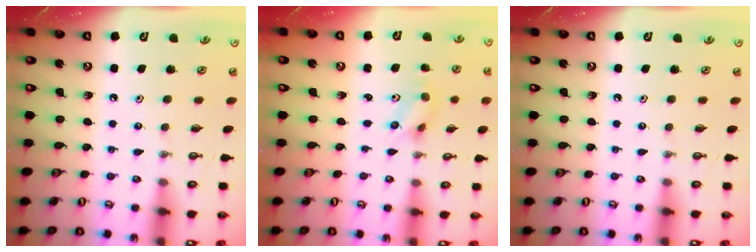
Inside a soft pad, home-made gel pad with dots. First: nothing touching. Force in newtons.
{"total": 2.6, "press": 2.4, "slide": 1.0}
{"total": 0.0}